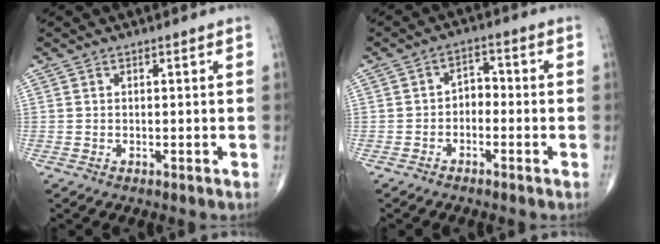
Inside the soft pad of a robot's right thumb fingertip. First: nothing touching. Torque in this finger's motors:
{"motor_torque": [-0.17, -0.14, 0.01, 0.00, 0.07]}